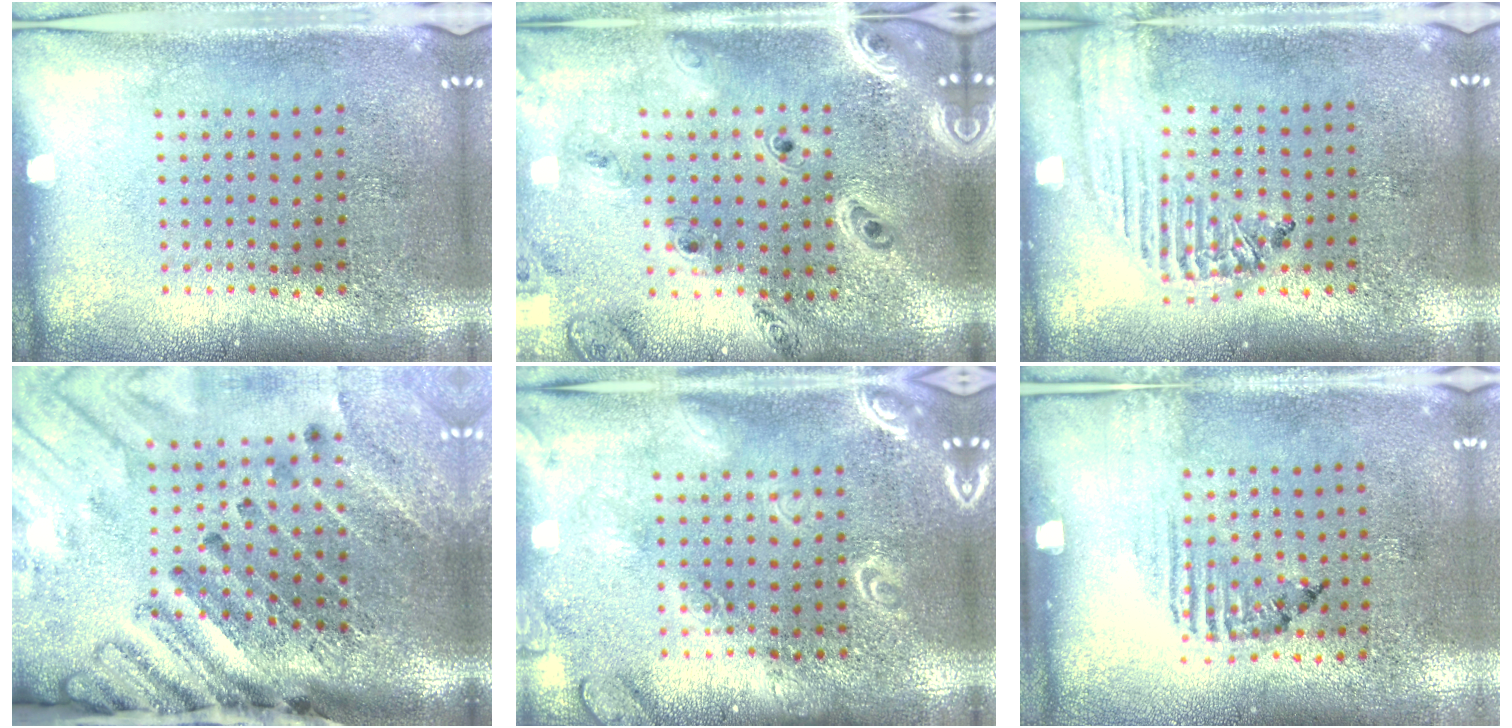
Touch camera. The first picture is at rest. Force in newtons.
{"total": 2.2, "press": 2.1, "slide": 0.8}
{"total": 1.8, "press": 1.7, "slide": 0.6}
{"total": 4.0, "press": 3.0, "slide": 2.6}
{"total": 3.5, "press": 3.5, "slide": 0.5}
{"total": 1.6, "press": 1.0, "slide": 1.3}